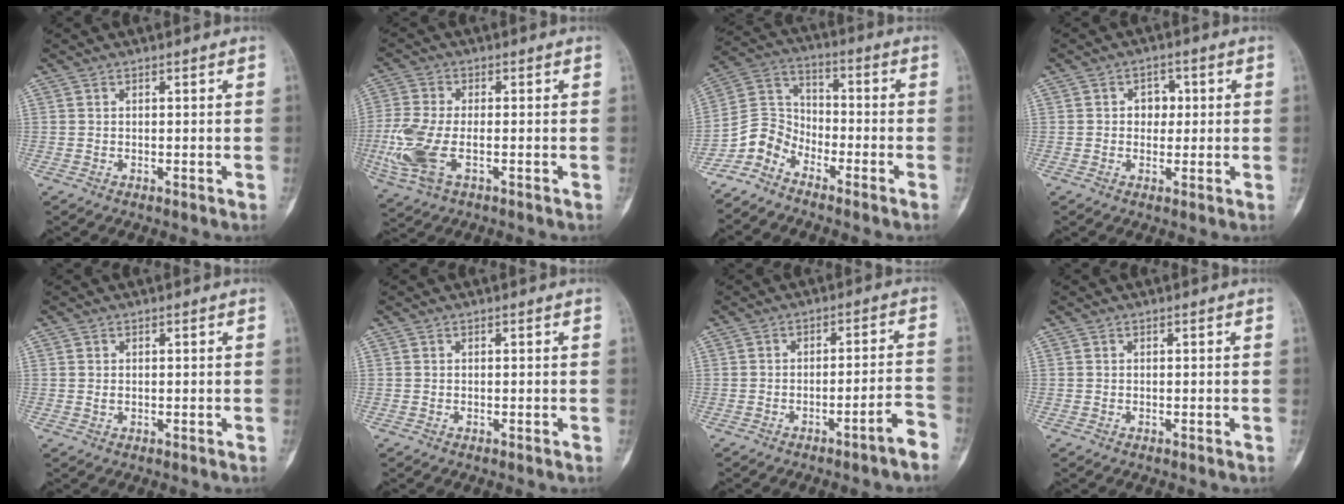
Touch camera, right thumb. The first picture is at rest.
{"total": 11.0, "force": [-2.9, 5.6, 9.1], "torque": [-0.224, -0.002, -0.056]}
{"total": 7.3, "force": [-6.0, 3.8, 1.4], "torque": [-0.022, 0.061, -0.135]}
{"total": 3.7, "force": [0.4, 3.0, 2.1], "torque": [-0.005, 0.006, 0.001]}
{"total": 0.6, "force": [0.1, 0.5, 0.4], "torque": [-0.008, 0.000, 0.003]}
{"total": 0.0}
{"total": 5.5, "force": [-3.8, 0.2, 3.9], "torque": [-0.061, 0.037, -0.051]}
{"total": 0.0}